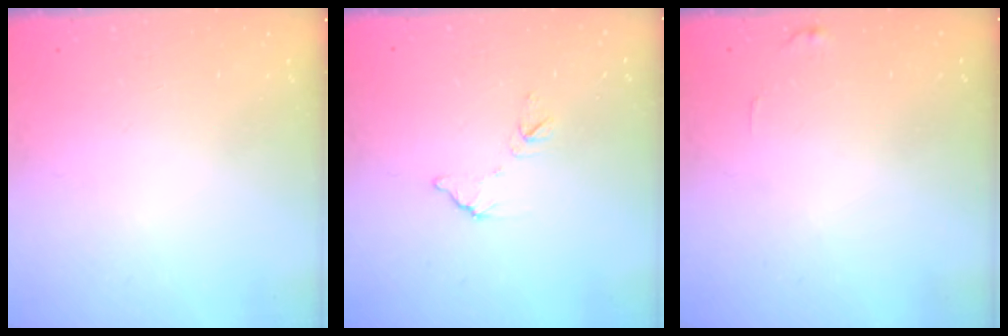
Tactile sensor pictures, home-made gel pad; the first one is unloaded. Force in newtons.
{"total": 7.5, "press": 7.5, "slide": 0.4}
{"total": 5.1, "press": 5.1, "slide": 0.3}